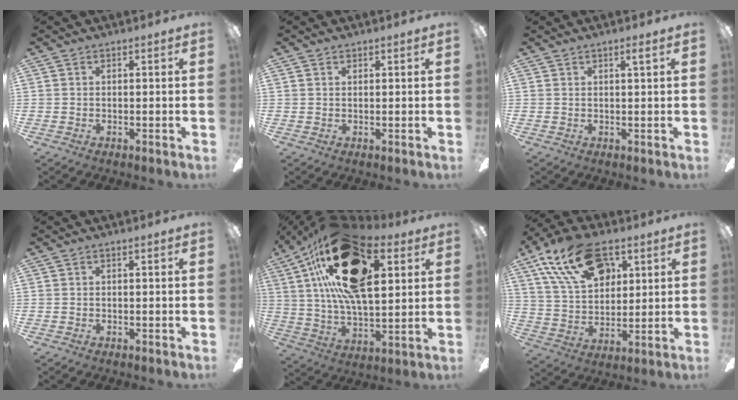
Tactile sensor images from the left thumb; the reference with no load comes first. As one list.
[{"total": 0.9, "force": [0.7, 0.5, 0.2], "torque": [-0.005, 0.001, 0.012]}, {"total": 1.4, "force": [1.1, 0.0, 0.8], "torque": [-0.019, -0.002, 0.019]}, {"total": 0.0}, {"total": 27.9, "force": [11.3, 14.0, 21.3], "torque": [-0.398, -0.030, 0.188]}, {"total": 20.9, "force": [10.3, 12.5, 13.2], "torque": [-0.241, -0.024, 0.184]}]